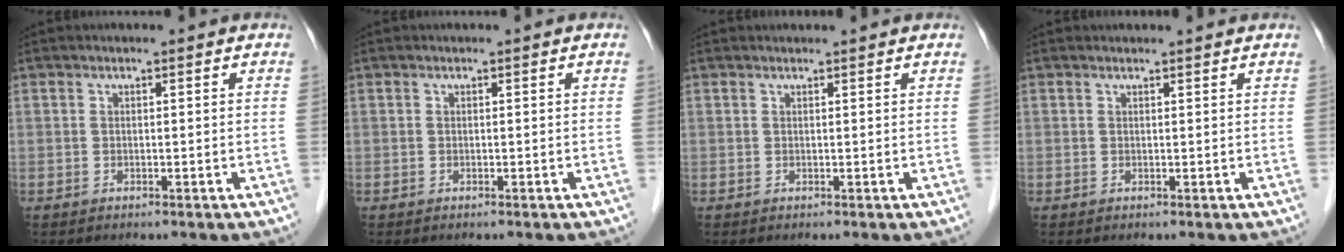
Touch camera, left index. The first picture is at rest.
{"total": 0.0}
{"total": 1.6, "force": [1.5, 0.1, 0.4], "torque": [-0.007, 0.015, 0.022]}
{"total": 2.0, "force": [2.0, 0.1, 0.3], "torque": [-0.008, 0.010, 0.023]}